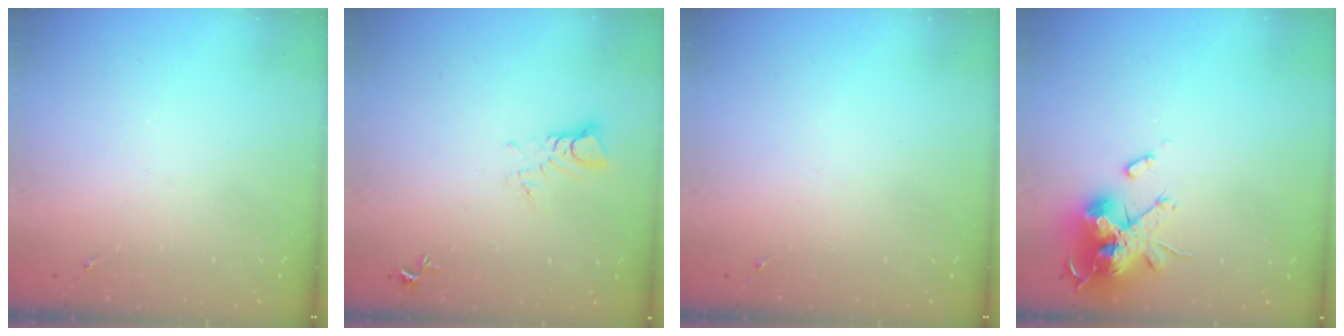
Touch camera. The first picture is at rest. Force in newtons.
{"total": 3.8, "press": 3.7, "slide": 0.2}
{"total": 0.0}
{"total": 18.5, "press": 18.5, "slide": 0.1}